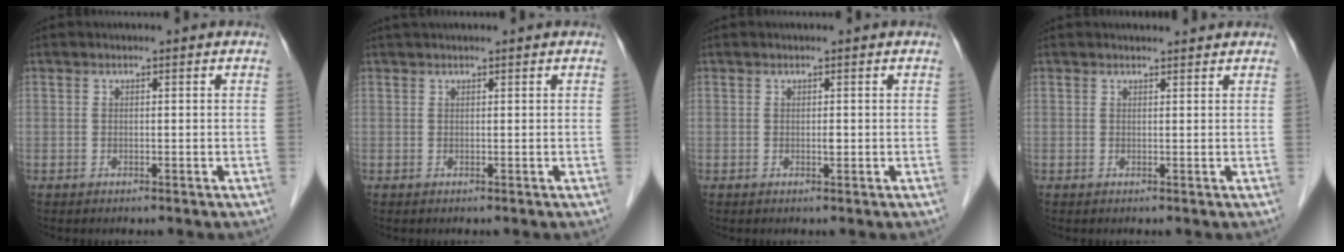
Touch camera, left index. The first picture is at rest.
{"total": 2.6, "force": [2.4, 0.0, 1.1], "torque": [-0.009, 0.029, 0.040]}
{"total": 0.6, "force": [0.2, 0.2, 0.5], "torque": [-0.011, 0.000, 0.001]}
{"total": 3.7, "force": [3.6, 0.6, 0.8], "torque": [-0.011, 0.019, 0.041]}